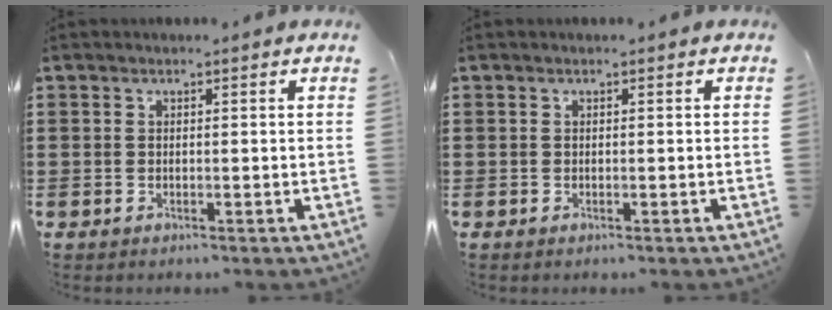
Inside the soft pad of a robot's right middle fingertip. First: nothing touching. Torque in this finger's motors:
{"motor_torque": [-0.41, 0.38, -0.01, -0.01]}